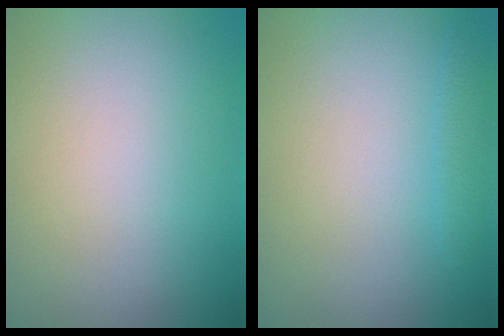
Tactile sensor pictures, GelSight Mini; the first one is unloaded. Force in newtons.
{"total": 1.2, "press": 1.2, "slide": 0.1}